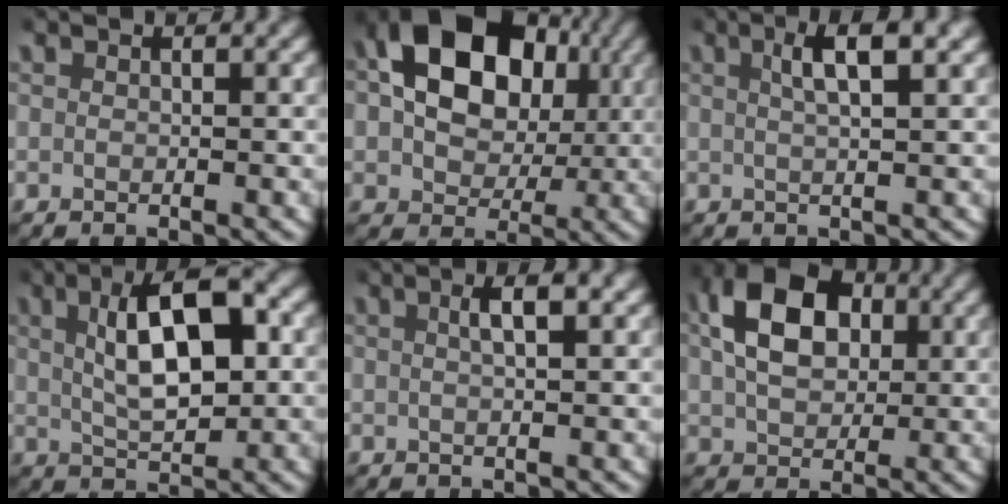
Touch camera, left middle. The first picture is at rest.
{"total": 12.3, "force": [3.3, 8.6, 8.2], "torque": [-0.142, -0.011, 0.058]}
{"total": 3.3, "force": [1.4, 0.3, 3.0], "torque": [-0.056, 0.013, 0.020]}
{"total": 7.0, "force": [1.2, 2.7, 6.4], "torque": [-0.102, 0.013, 0.021]}
{"total": 2.3, "force": [0.7, 0.2, 2.1], "torque": [-0.038, 0.012, 0.009]}
{"total": 9.5, "force": [2.4, 6.6, 6.4], "torque": [-0.124, -0.004, 0.045]}